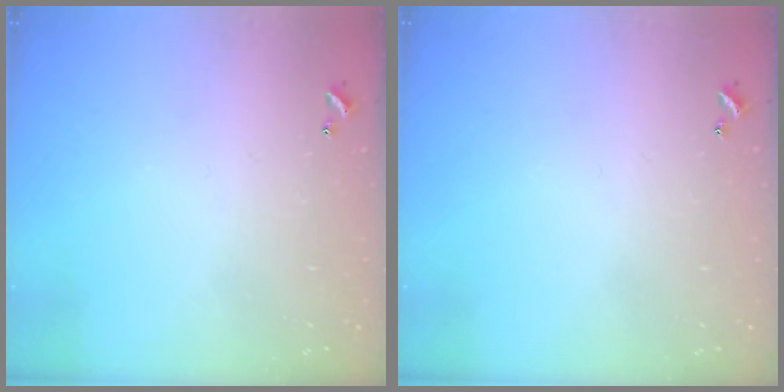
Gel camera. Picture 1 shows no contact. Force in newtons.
{"total": 0.0}